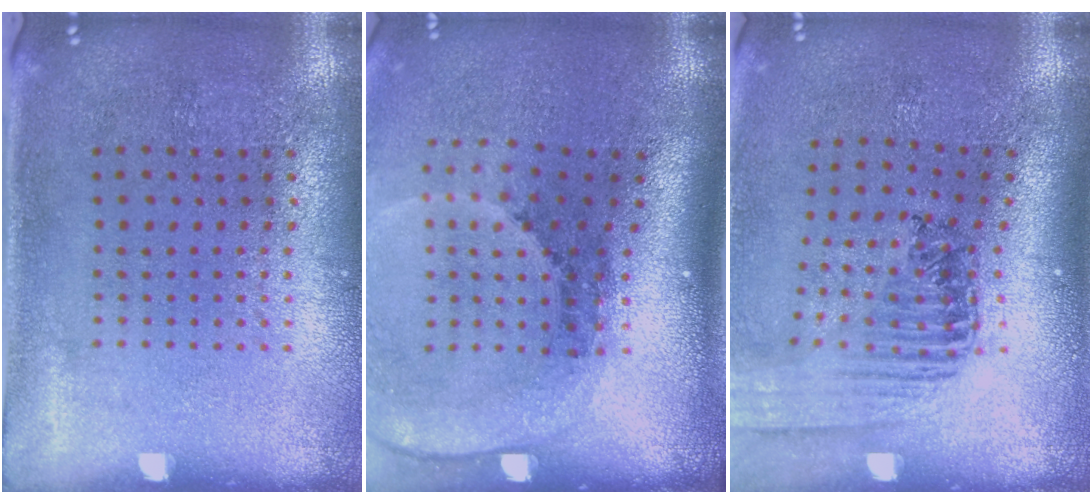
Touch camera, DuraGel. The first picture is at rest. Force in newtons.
{"total": 2.8, "press": 1.9, "slide": 2.1}
{"total": 1.5, "press": 1.5, "slide": 0.2}